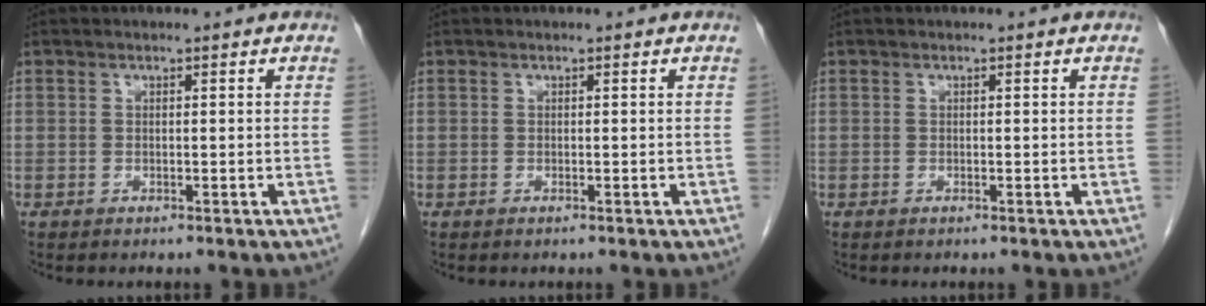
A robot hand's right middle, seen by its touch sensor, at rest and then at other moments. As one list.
[{"total": 0.0}, {"total": 0.0}]